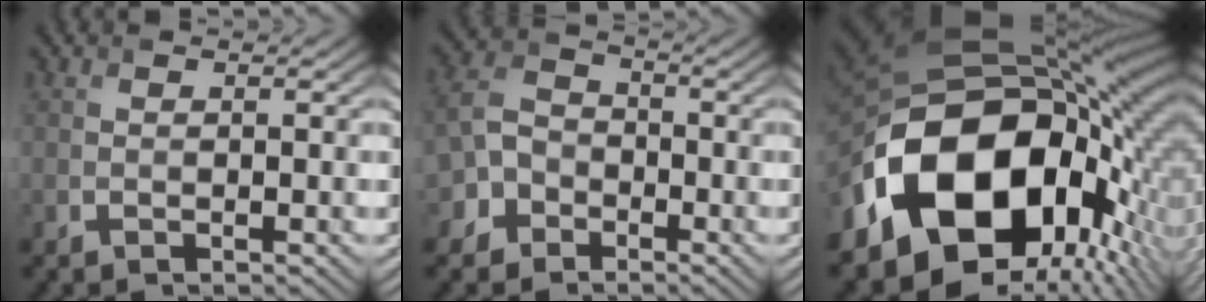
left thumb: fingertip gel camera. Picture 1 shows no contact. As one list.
[{"total": 4.9, "force": [-2.8, 3.8, 1.3], "torque": [-0.037, 0.003, -0.068]}, {"total": 21.8, "force": [-5.8, 14.5, 15.1], "torque": [-0.333, -0.065, -0.058]}]